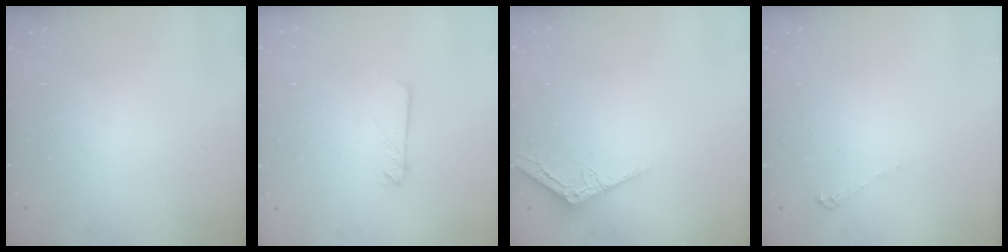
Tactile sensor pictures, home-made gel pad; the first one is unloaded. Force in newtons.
{"total": 2.4, "press": 2.4, "slide": 0.2}
{"total": 3.2, "press": 3.2, "slide": 0.3}
{"total": 4.3, "press": 4.2, "slide": 0.6}